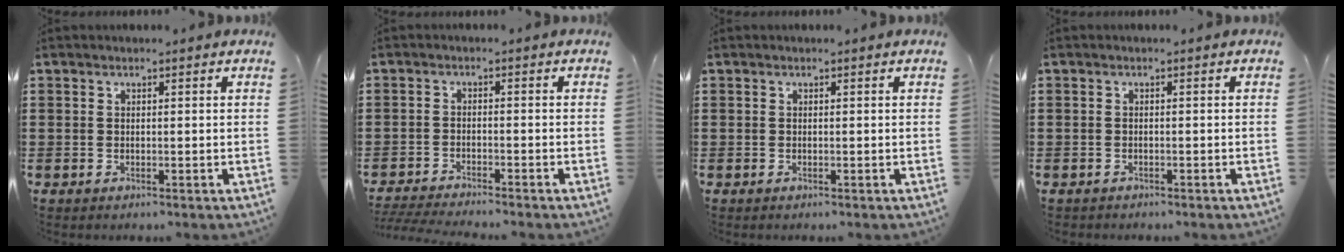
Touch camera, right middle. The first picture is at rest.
{"total": 3.1, "force": [-3.0, 0.0, 0.6], "torque": [-0.025, -0.007, -0.067]}
{"total": 0.0}
{"total": 0.8, "force": [-0.8, 0.3, -0.1], "torque": [0.000, 0.002, -0.017]}